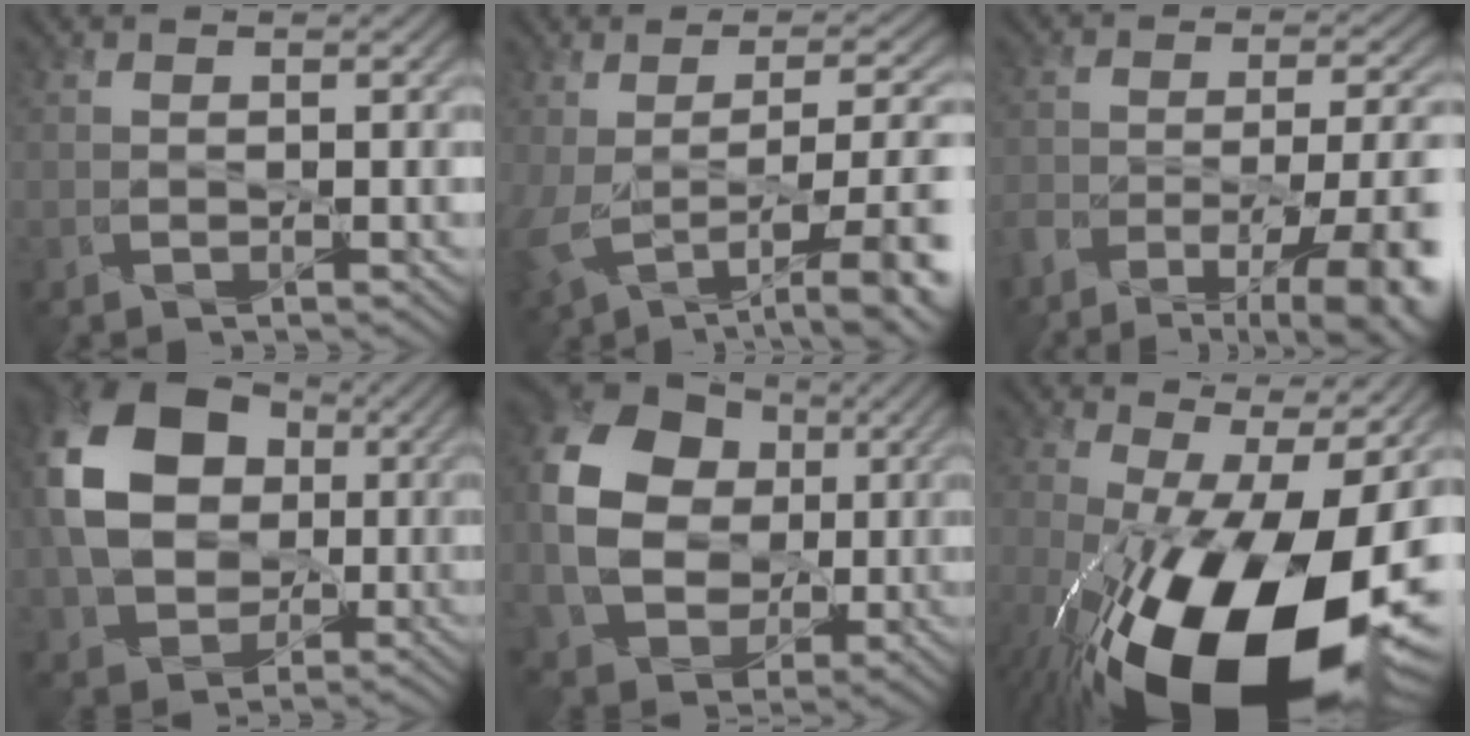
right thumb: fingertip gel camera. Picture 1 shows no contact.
{"total": 11.3, "force": [-2.3, 4.4, 10.1], "torque": [-0.180, -0.020, -0.025]}
{"total": 12.1, "force": [-7.6, 4.1, 8.4], "torque": [-0.139, -0.006, -0.118]}
{"total": 15.1, "force": [1.5, 11.8, 9.3], "torque": [-0.211, -0.001, 0.028]}
{"total": 14.0, "force": [0.9, 11.4, 8.2], "torque": [-0.193, -0.003, 0.023]}
{"total": 20.9, "force": [-6.0, 9.7, 17.5], "torque": [-0.307, -0.069, -0.064]}